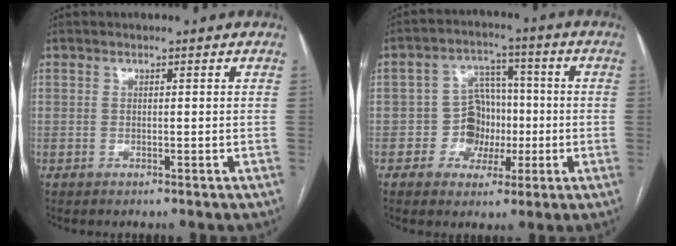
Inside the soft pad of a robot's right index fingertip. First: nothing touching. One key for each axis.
{"total": 7.2, "fx": -1.4, "fy": 6.4, "fz": 2.9, "tx": -0.044, "ty": 0.030, "tz": -0.020}